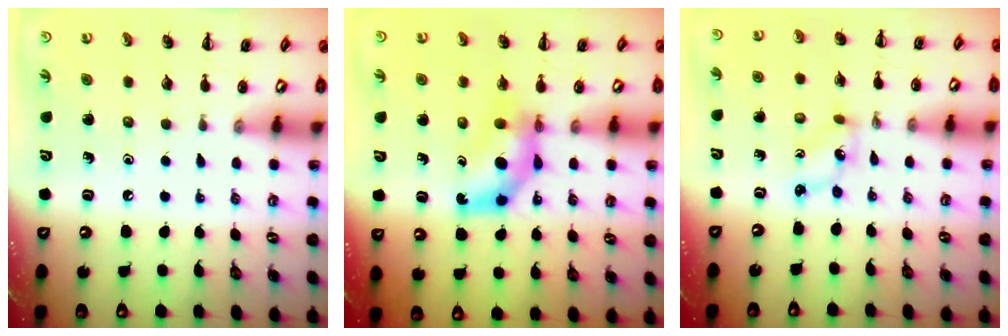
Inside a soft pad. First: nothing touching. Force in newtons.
{"total": 7.0, "press": 7.0, "slide": 0.8}
{"total": 1.1, "press": 1.1, "slide": 0.1}